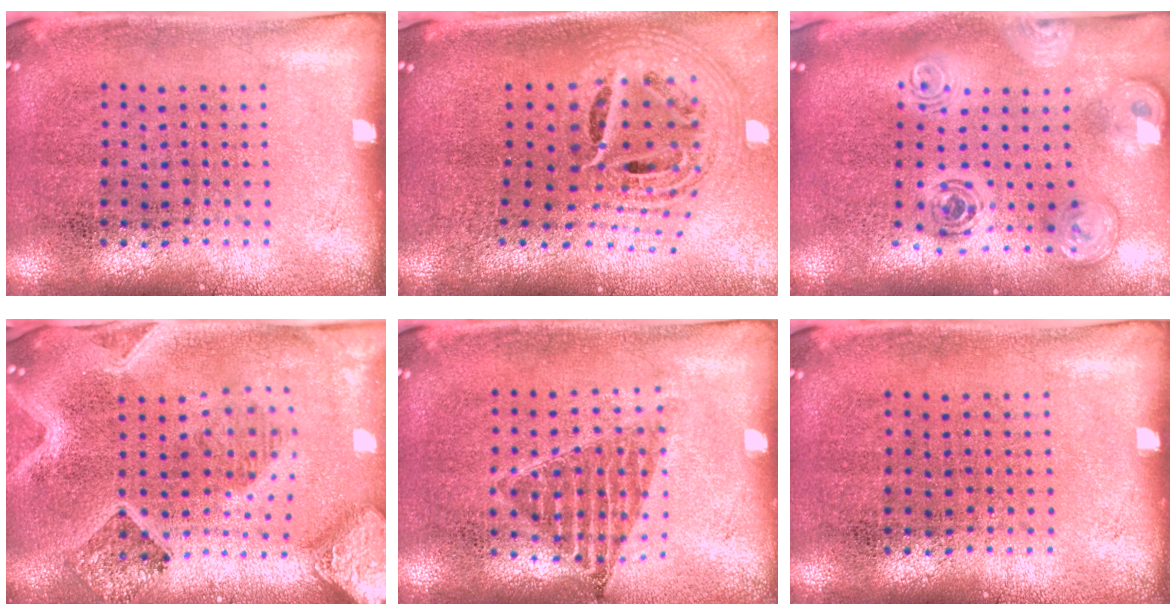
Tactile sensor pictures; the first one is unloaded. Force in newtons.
{"total": 2.6, "press": 1.8, "slide": 1.9}
{"total": 2.3, "press": 1.8, "slide": 1.4}
{"total": 3.3, "press": 2.8, "slide": 1.8}
{"total": 0.9, "press": 0.8, "slide": 0.4}
{"total": 0.0}